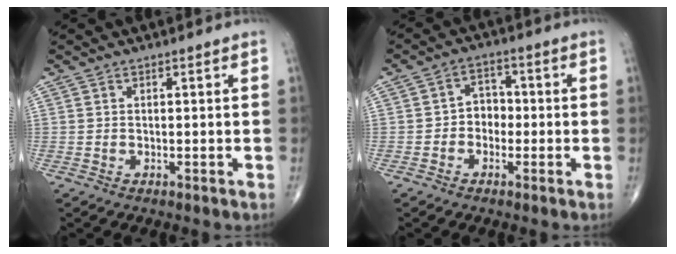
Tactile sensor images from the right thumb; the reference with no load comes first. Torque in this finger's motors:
{"motor_torque": [0.00, 0.16, -0.09, 0.06, 0.02]}